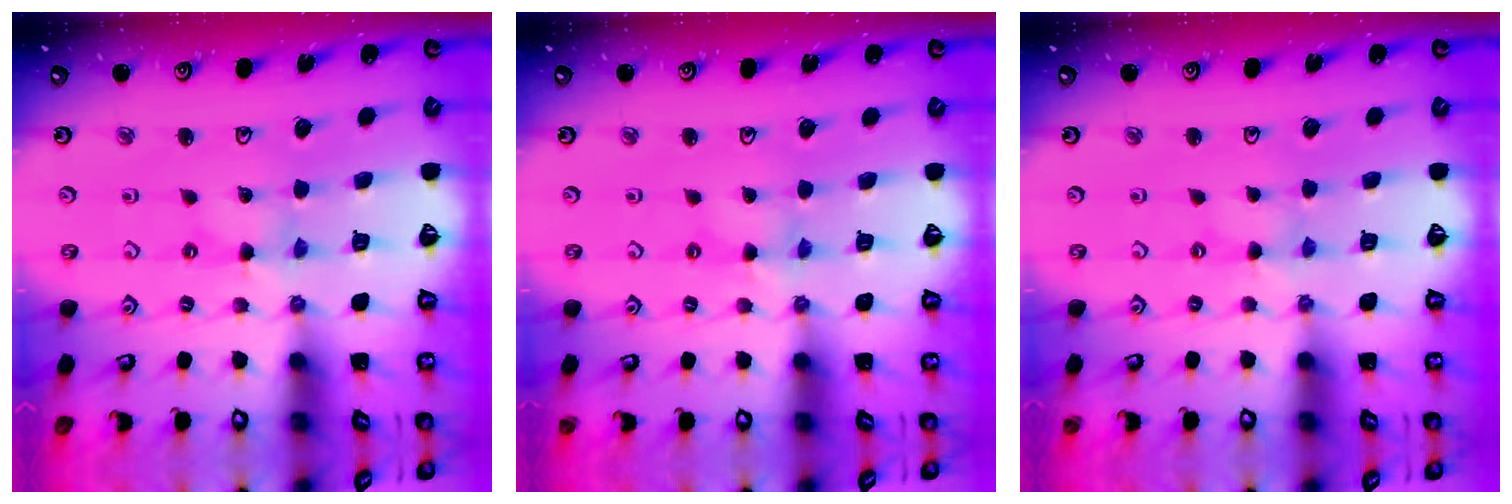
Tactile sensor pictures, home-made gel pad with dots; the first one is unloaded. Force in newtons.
{"total": 1.1, "press": 1.0, "slide": 0.2}
{"total": 0.0}